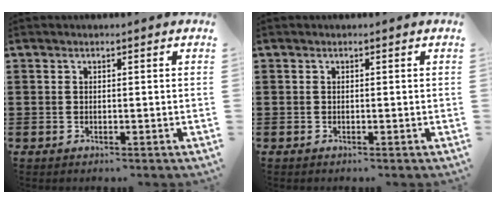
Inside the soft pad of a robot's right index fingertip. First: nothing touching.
{"total": 0.0}